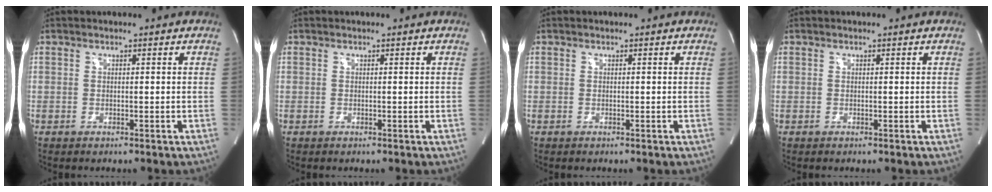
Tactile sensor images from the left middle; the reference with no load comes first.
{"total": 0.0}
{"total": 0.0}
{"total": 0.0}